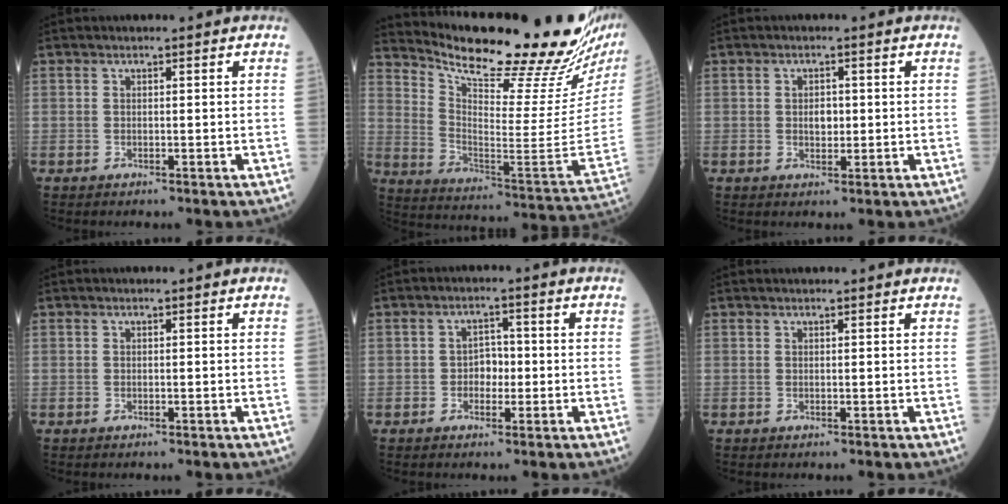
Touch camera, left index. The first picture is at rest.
{"total": 26.4, "force": [23.2, 0.2, 12.7], "torque": [-0.216, -0.107, 0.326]}
{"total": 2.1, "force": [0.2, 1.4, 1.6], "torque": [-0.026, 0.001, 0.003]}
{"total": 0.0}
{"total": 2.9, "force": [-0.5, 2.0, 2.0], "torque": [-0.025, 0.008, -0.011]}
{"total": 2.6, "force": [2.5, 0.1, 0.8], "torque": [-0.010, 0.021, 0.030]}